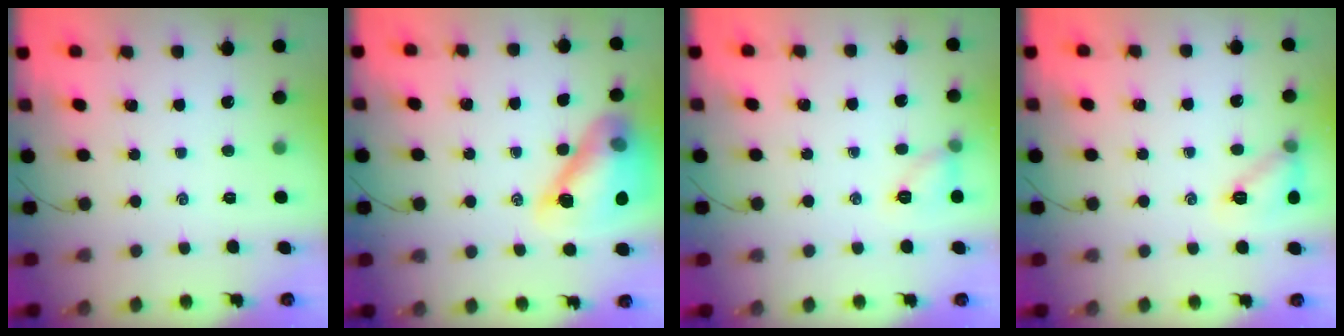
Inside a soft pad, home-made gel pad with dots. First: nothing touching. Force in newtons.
{"total": 15.4, "press": 15.1, "slide": 2.9}
{"total": 6.9, "press": 6.8, "slide": 0.6}
{"total": 9.7, "press": 9.7, "slide": 0.7}